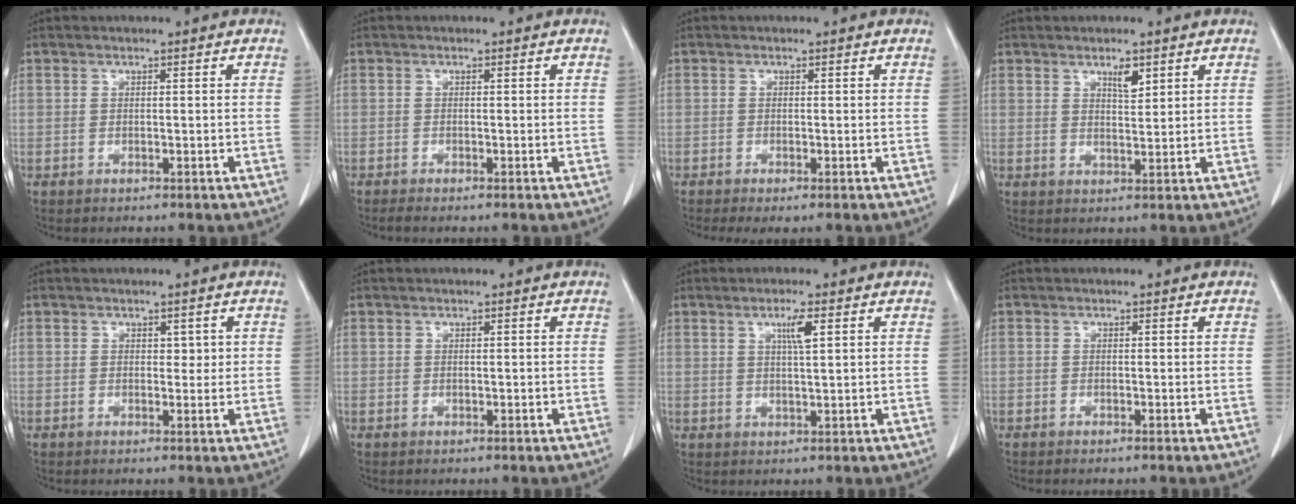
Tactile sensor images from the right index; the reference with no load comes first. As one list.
[{"total": 1.2, "force": [-1.0, -0.1, 0.7], "torque": [-0.011, 0.000, -0.016]}, {"total": 1.8, "force": [-1.0, 0.3, 1.4], "torque": [-0.024, -0.006, -0.016]}, {"total": 2.7, "force": [1.7, 0.8, 1.9], "torque": [-0.035, -0.003, 0.032]}, {"total": 1.6, "force": [0.6, 1.1, 1.0], "torque": [-0.007, -0.001, 0.008]}, {"total": 0.0}, {"total": 3.3, "force": [1.4, 0.0, 3.0], "torque": [-0.053, -0.002, 0.025]}, {"total": 0.5, "force": [-0.4, -0.1, 0.3], "torque": [-0.006, 0.000, -0.008]}]